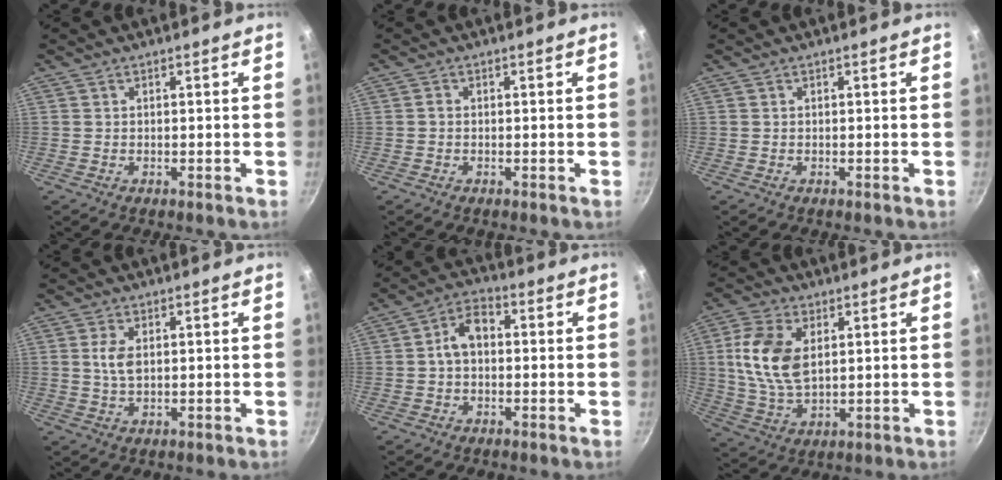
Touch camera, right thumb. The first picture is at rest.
{"total": 0.6, "force": [-0.2, 0.4, 0.4], "torque": [-0.005, 0.004, -0.006]}
{"total": 0.0}
{"total": 3.9, "force": [0.7, 2.1, 3.2], "torque": [-0.064, 0.001, 0.013]}
{"total": 6.4, "force": [0.0, 4.4, 4.7], "torque": [-0.065, 0.023, -0.009]}
{"total": 12.2, "force": [2.6, 7.1, 9.6], "torque": [-0.187, -0.007, 0.051]}